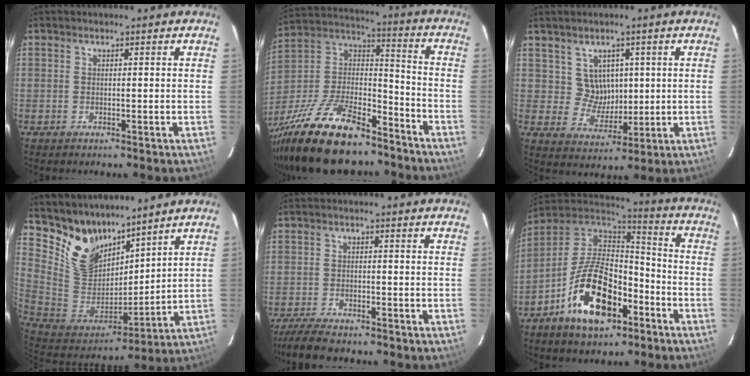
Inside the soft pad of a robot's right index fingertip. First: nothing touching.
{"total": 25.5, "force": [-18.6, 9.2, 14.9], "torque": [-0.310, -0.009, -0.311]}
{"total": 5.7, "force": [1.8, 5.3, 1.1], "torque": [-0.018, 0.007, 0.041]}
{"total": 14.6, "force": [11.9, 7.4, 3.9], "torque": [-0.104, -0.008, 0.245]}
{"total": 7.0, "force": [-6.2, 1.2, 2.9], "torque": [-0.083, -0.019, -0.111]}
{"total": 17.3, "force": [-8.4, 8.8, 12.3], "torque": [-0.231, 0.008, -0.143]}